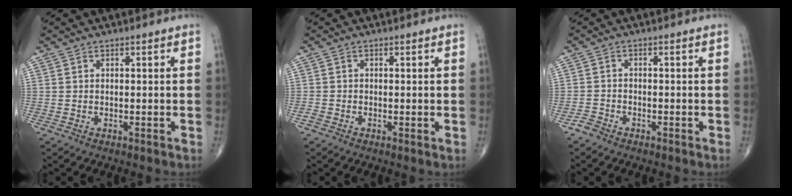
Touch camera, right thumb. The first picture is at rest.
{"total": 1.0, "force": [-0.4, 0.5, 0.8], "torque": [-0.016, -0.003, -0.014]}
{"total": 1.8, "force": [-1.5, 0.9, 0.3], "torque": [-0.007, 0.003, -0.033]}